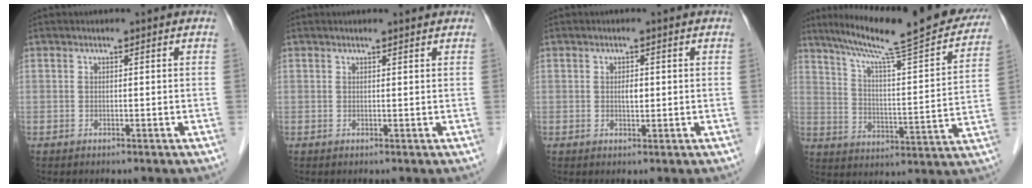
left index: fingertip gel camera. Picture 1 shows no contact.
{"total": 1.2, "force": [1.1, -0.2, 0.3], "torque": [-0.011, 0.001, 0.016]}
{"total": 1.4, "force": [0.1, 0.6, 1.3], "torque": [-0.021, -0.001, 0.003]}
{"total": 24.8, "force": [20.9, 2.3, 13.0], "torque": [-0.201, -0.020, 0.284]}